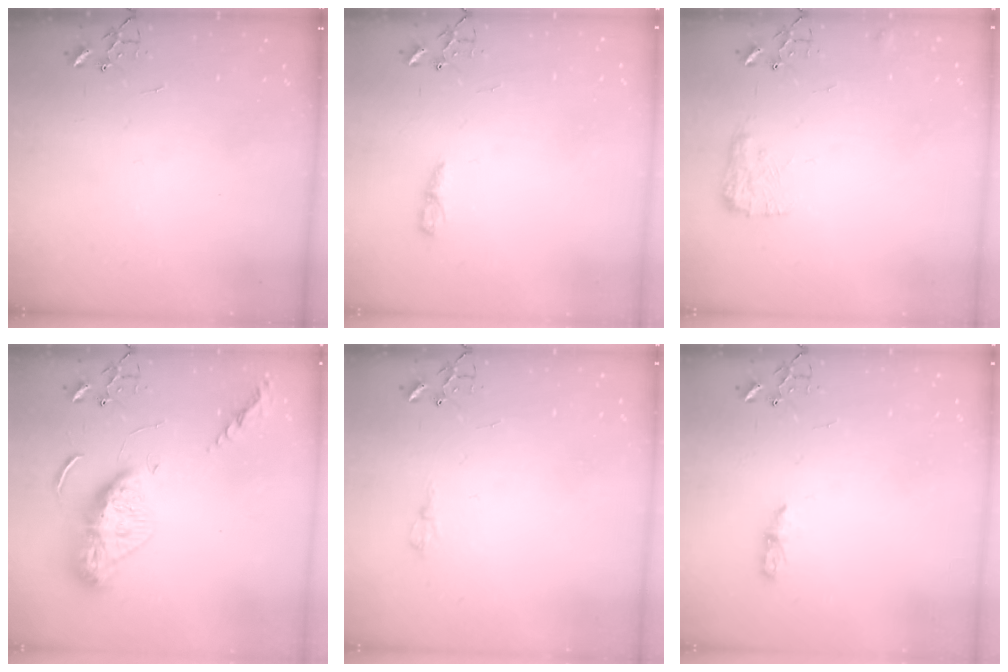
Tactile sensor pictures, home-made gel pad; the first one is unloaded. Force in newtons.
{"total": 6.8, "press": 6.8, "slide": 0.5}
{"total": 9.5, "press": 9.5, "slide": 0.3}
{"total": 13.5, "press": 13.5, "slide": 1.2}
{"total": 6.5, "press": 6.4, "slide": 0.8}
{"total": 5.0, "press": 4.9, "slide": 0.5}